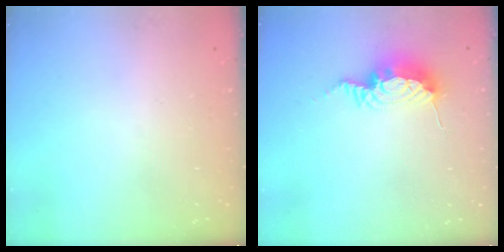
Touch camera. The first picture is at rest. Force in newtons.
{"total": 9.7, "press": 9.7, "slide": 1.1}